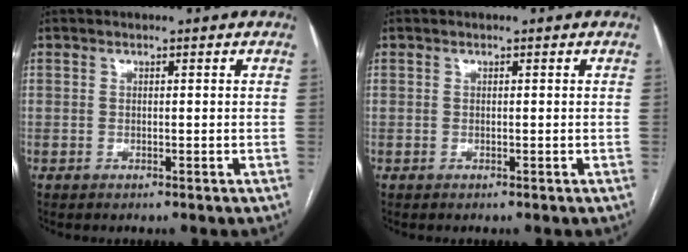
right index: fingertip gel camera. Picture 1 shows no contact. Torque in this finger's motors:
{"motor_torque": [0.00, 0.00, 0.00, 0.00]}